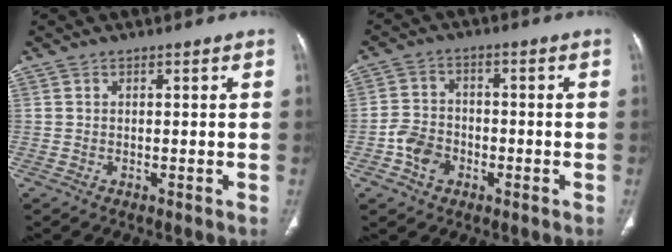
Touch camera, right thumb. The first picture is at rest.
{"total": 6.1, "force": [-2.5, 4.7, 3.0], "torque": [-0.038, 0.022, -0.047]}